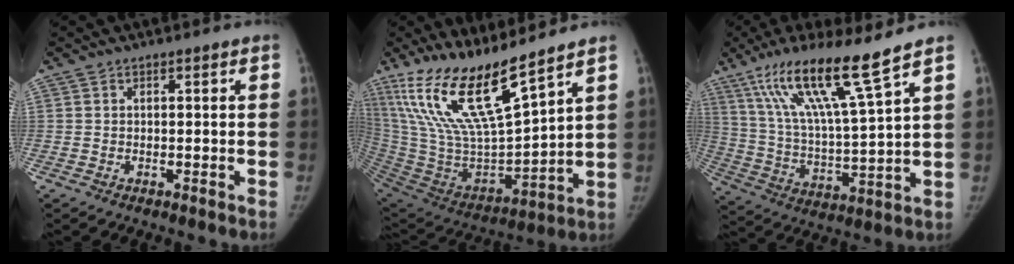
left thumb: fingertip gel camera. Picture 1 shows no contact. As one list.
[{"total": 20.2, "force": [14.8, 3.4, 13.4], "torque": [-0.238, -0.080, 0.296]}, {"total": 17.0, "force": [11.2, 0.4, 12.8], "torque": [-0.225, -0.052, 0.209]}]